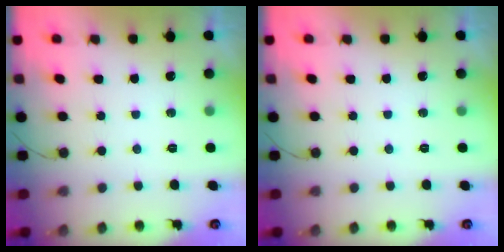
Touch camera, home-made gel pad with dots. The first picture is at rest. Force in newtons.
{"total": 0.0}